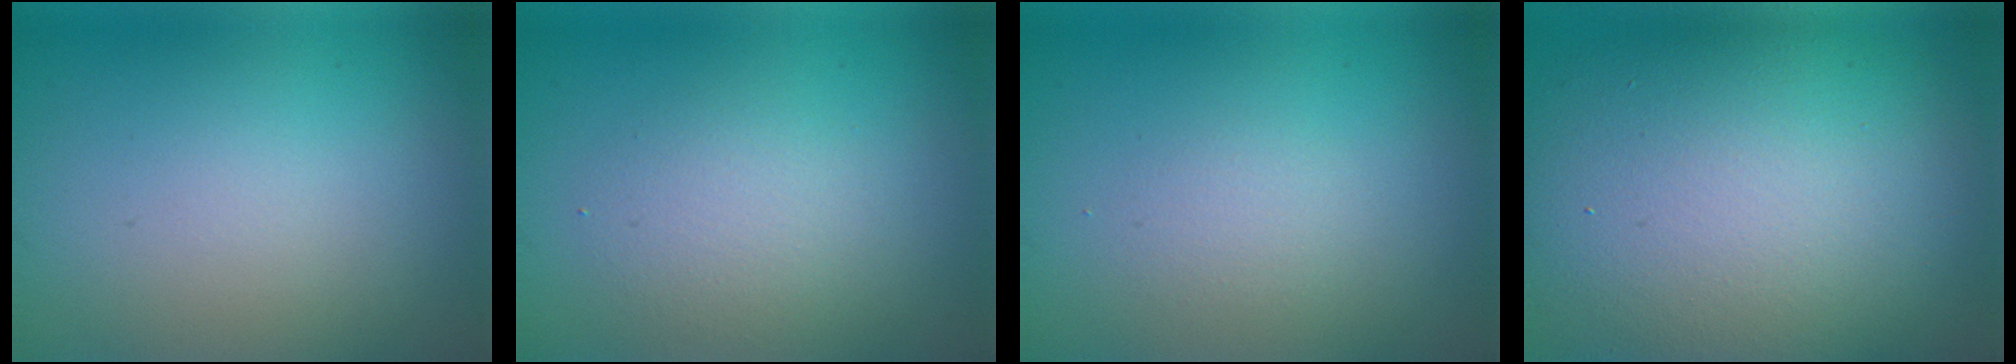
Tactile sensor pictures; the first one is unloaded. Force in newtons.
{"total": 2.5, "press": 2.5, "slide": 0.2}
{"total": 1.1, "press": 1.1, "slide": 0.0}
{"total": 14.9, "press": 14.8, "slide": 0.9}